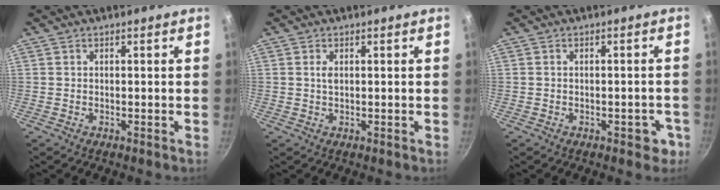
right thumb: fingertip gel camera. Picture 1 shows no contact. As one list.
[{"total": 1.2, "force": [0.3, 0.6, 1.0], "torque": [-0.018, -0.001, 0.005]}, {"total": 3.4, "force": [-1.5, 2.0, 2.3], "torque": [-0.003, 0.025, -0.009]}]